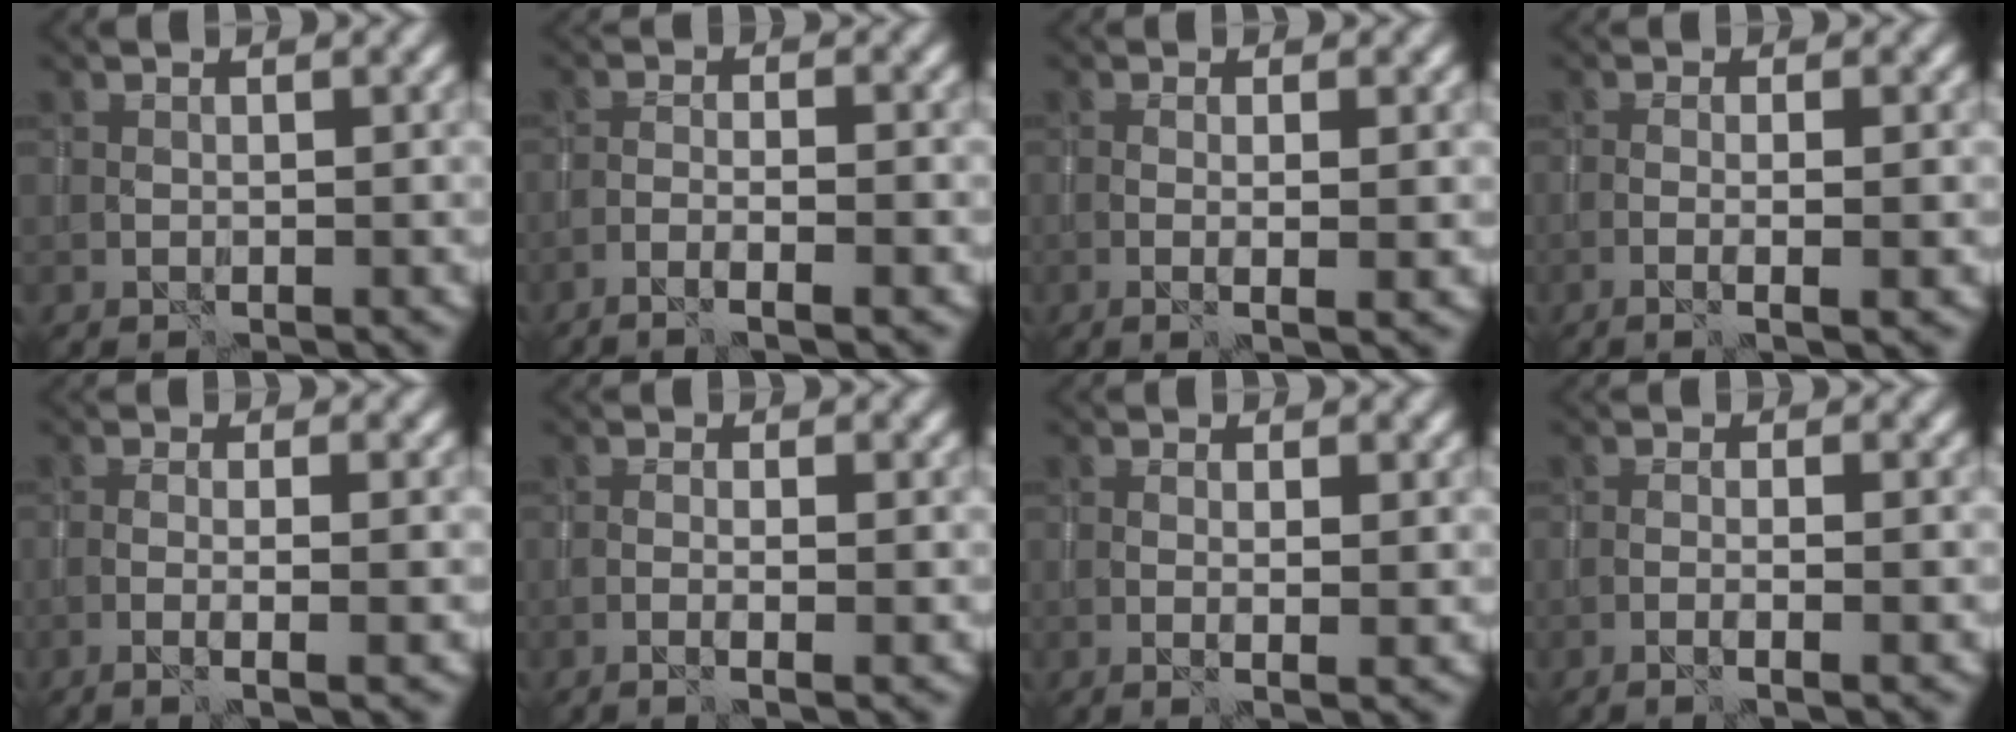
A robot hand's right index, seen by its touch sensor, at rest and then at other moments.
{"total": 2.9, "force": [-1.9, 0.1, 2.2], "torque": [-0.048, 0.007, -0.039]}
{"total": 2.6, "force": [-0.1, 0.2, 2.6], "torque": [-0.042, -0.001, -0.003]}
{"total": 2.6, "force": [-0.7, 0.3, 2.5], "torque": [-0.039, 0.003, -0.017]}
{"total": 3.3, "force": [-1.0, 0.5, 3.1], "torque": [-0.048, 0.002, -0.023]}
{"total": 1.8, "force": [-0.6, 0.0, 1.7], "torque": [-0.032, 0.002, -0.014]}
{"total": 2.1, "force": [0.1, 0.1, 2.1], "torque": [-0.038, -0.003, 0.002]}
{"total": 2.0, "force": [-0.8, 0.1, 1.9], "torque": [-0.029, 0.005, -0.019]}